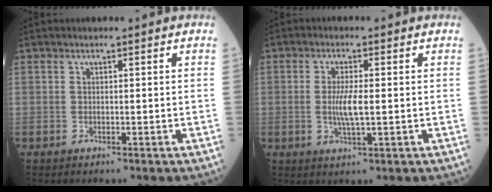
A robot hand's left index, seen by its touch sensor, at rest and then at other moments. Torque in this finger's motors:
{"motor_torque": [0.28, 0.08, 0.16, 0.05]}